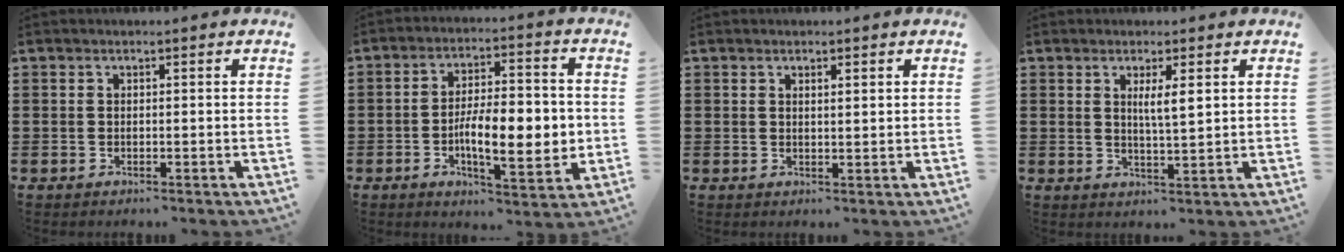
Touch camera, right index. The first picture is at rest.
{"total": 10.1, "force": [-1.6, 3.8, 9.2], "torque": [-0.148, 0.002, -0.029]}
{"total": 1.0, "force": [0.7, 0.2, 0.7], "torque": [-0.013, 0.001, 0.012]}
{"total": 3.3, "force": [1.1, 0.3, 3.0], "torque": [-0.062, 0.002, 0.016]}